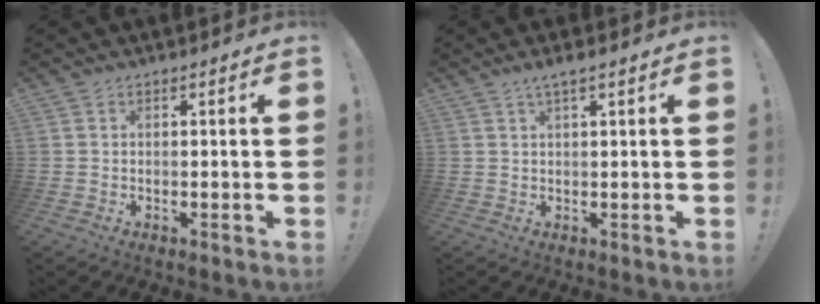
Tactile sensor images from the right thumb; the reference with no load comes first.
{"total": 2.5, "force": [1.5, -0.1, 1.9], "torque": [-0.033, -0.006, 0.025]}